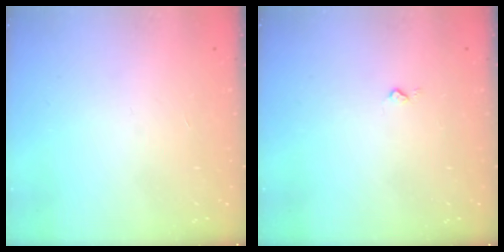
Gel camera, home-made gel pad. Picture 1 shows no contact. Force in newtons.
{"total": 2.7, "press": 2.7, "slide": 0.4}